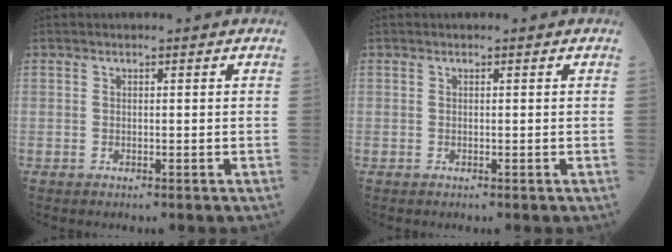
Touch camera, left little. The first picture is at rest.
{"total": 0.0}